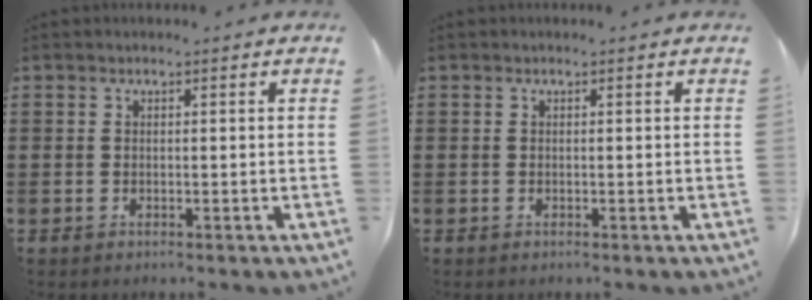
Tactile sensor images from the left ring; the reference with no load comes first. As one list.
[{"total": 0.0}]